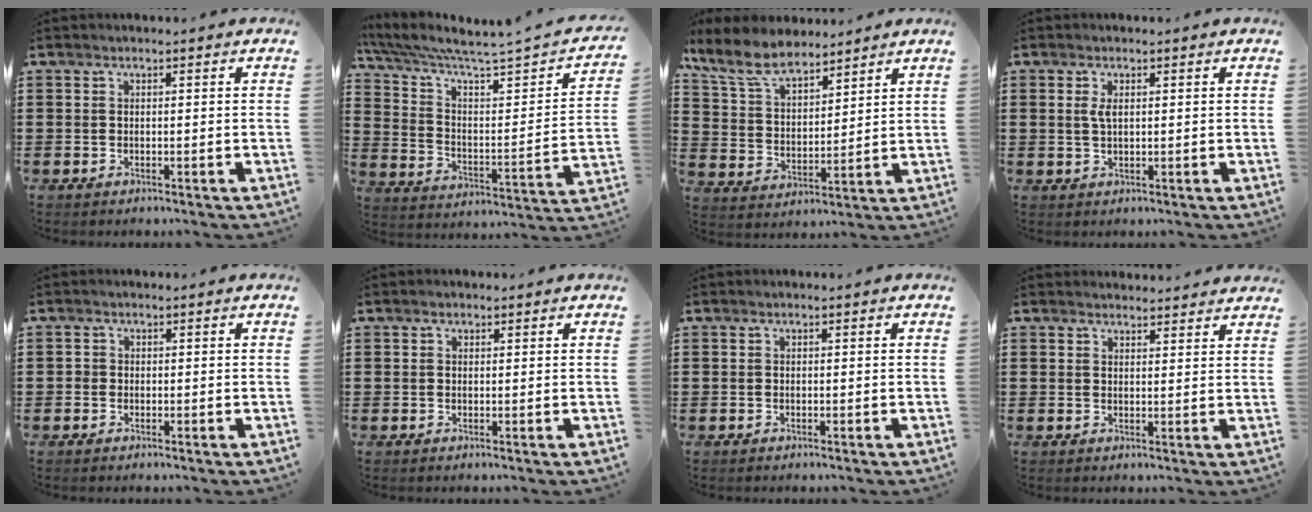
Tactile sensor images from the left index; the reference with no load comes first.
{"total": 4.3, "force": [3.4, 0.2, 2.7], "torque": [-0.072, -0.043, 0.048]}
{"total": 8.4, "force": [7.1, 2.9, 3.3], "torque": [-0.097, -0.015, 0.132]}
{"total": 2.1, "force": [0.6, 0.7, 1.8], "torque": [-0.046, 0.000, 0.008]}
{"total": 0.9, "force": [-0.3, 0.7, 0.3], "torque": [-0.008, 0.002, -0.006]}
{"total": 0.5, "force": [0.3, 0.4, 0.2], "torque": [-0.005, 0.004, 0.006]}
{"total": 0.0}
{"total": 2.3, "force": [2.2, 0.2, -0.1], "torque": [-0.005, -0.005, 0.044]}